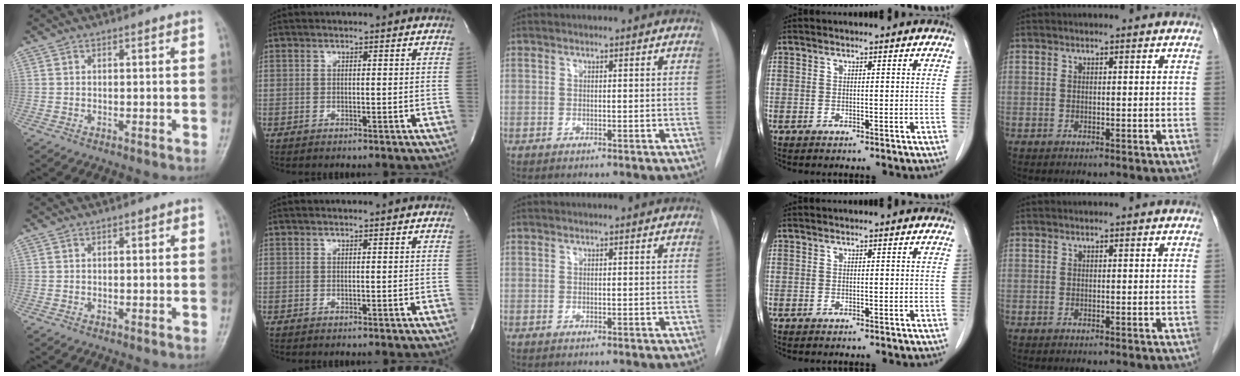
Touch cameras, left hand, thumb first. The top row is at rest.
{"index": {"total": 0.7, "force": [0.6, 0.0, 0.2], "torque": [-0.008, 0.003, 0.008]}}